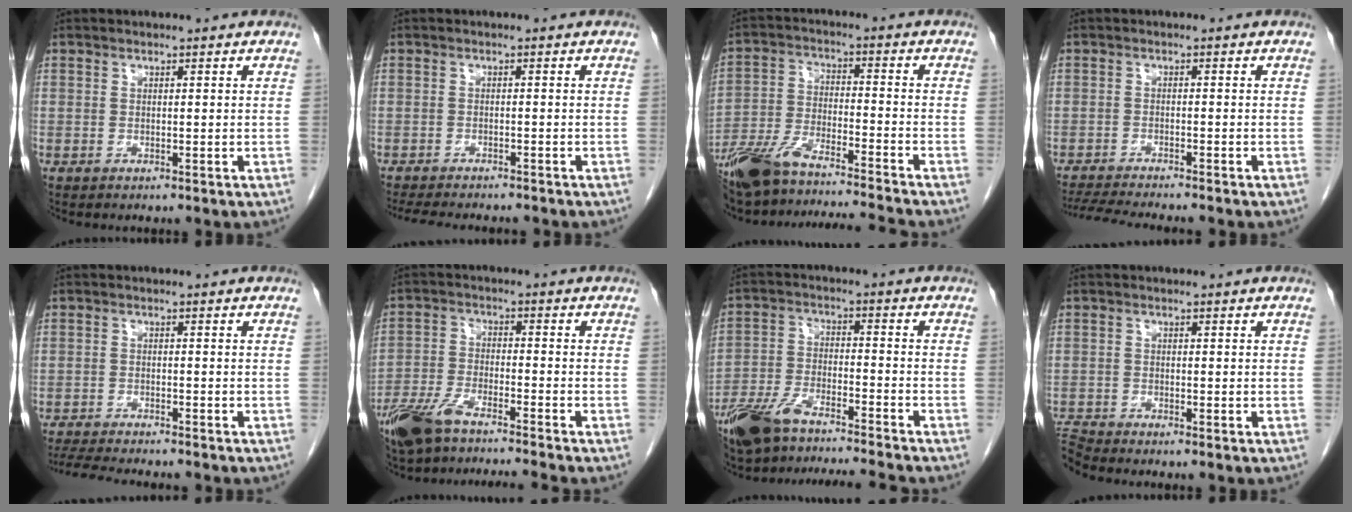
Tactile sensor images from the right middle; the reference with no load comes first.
{"total": 10.3, "force": [-9.2, 2.0, 4.2], "torque": [-0.065, -0.014, -0.124]}
{"total": 14.7, "force": [-13.1, 0.0, 6.7], "torque": [-0.133, 0.001, -0.230]}
{"total": 8.7, "force": [-7.9, -0.2, 3.7], "torque": [-0.054, -0.016, -0.125]}
{"total": 10.5, "force": [-9.4, 1.0, 4.5], "torque": [-0.066, -0.016, -0.138]}
{"total": 9.3, "force": [-7.9, 0.3, 4.8], "torque": [-0.095, -0.016, -0.146]}
{"total": 12.5, "force": [-11.0, 0.7, 5.8], "torque": [-0.113, -0.001, -0.193]}
{"total": 2.8, "force": [-2.6, -1.1, 0.0], "torque": [-0.006, -0.015, -0.050]}